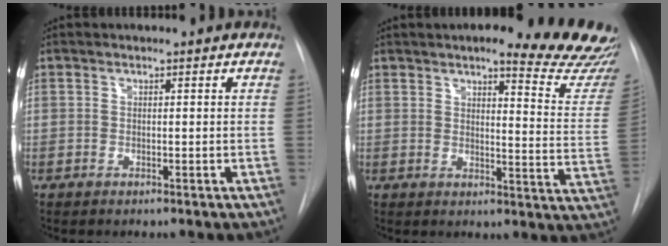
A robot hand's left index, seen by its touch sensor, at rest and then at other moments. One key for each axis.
{"total": 17.2, "fx": 15.0, "fy": 2.1, "fz": 8.2, "tx": -0.082, "ty": -0.079, "tz": 0.154}